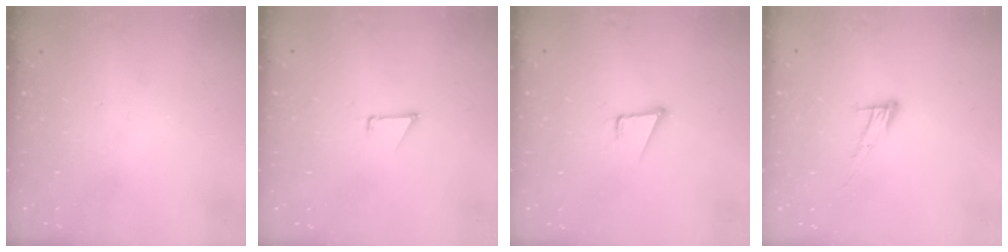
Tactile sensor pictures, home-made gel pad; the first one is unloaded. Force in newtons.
{"total": 0.7, "press": 0.7, "slide": 0.1}
{"total": 3.4, "press": 2.6, "slide": 2.2}
{"total": 8.4, "press": 8.4, "slide": 0.4}